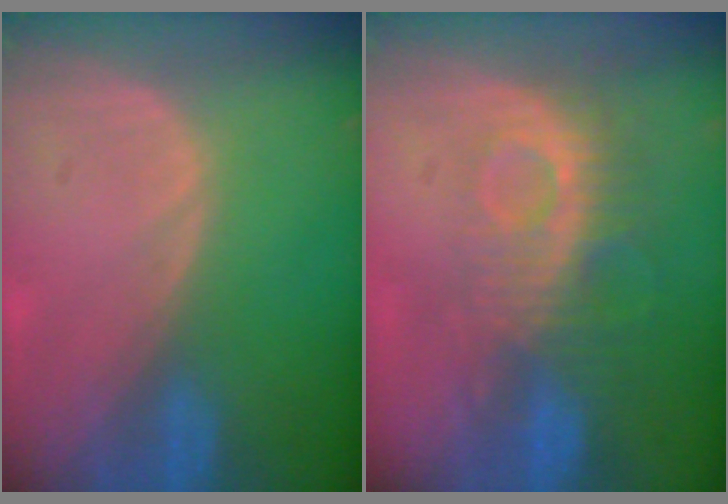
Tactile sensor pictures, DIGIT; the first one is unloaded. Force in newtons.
{"total": 9.3, "press": 8.2, "slide": 4.3}